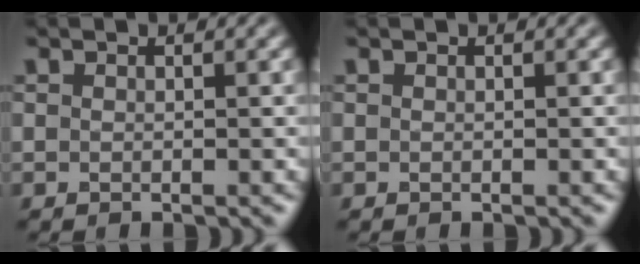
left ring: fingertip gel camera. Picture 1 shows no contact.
{"total": 0.0}